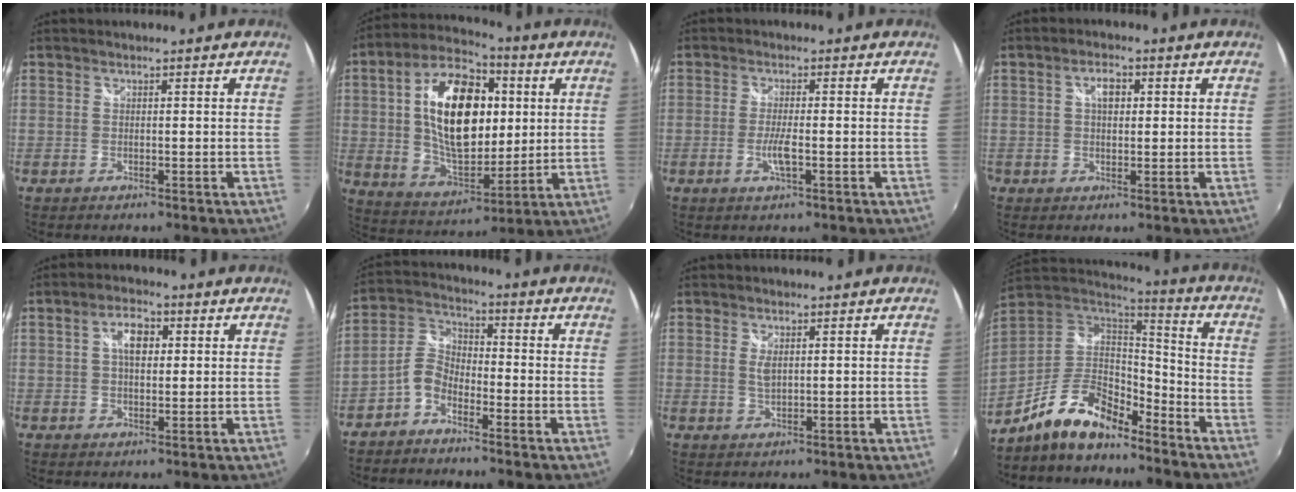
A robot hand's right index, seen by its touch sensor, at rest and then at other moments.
{"total": 20.5, "force": [3.6, 11.3, 16.7], "torque": [-0.304, 0.031, 0.072]}
{"total": 3.6, "force": [-1.2, 0.4, 3.3], "torque": [-0.068, -0.006, -0.025]}
{"total": 3.4, "force": [0.8, 2.0, 2.6], "torque": [-0.045, 0.013, 0.017]}
{"total": 5.3, "force": [1.5, 2.8, 4.3], "torque": [-0.074, 0.016, 0.029]}
{"total": 5.6, "force": [-3.6, 3.2, 2.8], "torque": [-0.070, 0.019, -0.081]}
{"total": 2.3, "force": [0.5, 1.1, 1.9], "torque": [-0.035, -0.003, 0.010]}
{"total": 15.3, "force": [-11.5, 5.9, 8.3], "torque": [-0.186, 0.002, -0.207]}